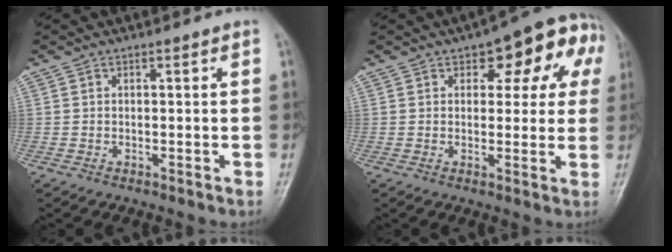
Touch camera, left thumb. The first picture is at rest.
{"total": 12.3, "force": [4.9, 6.4, 9.4], "torque": [-0.060, 0.013, 0.052]}